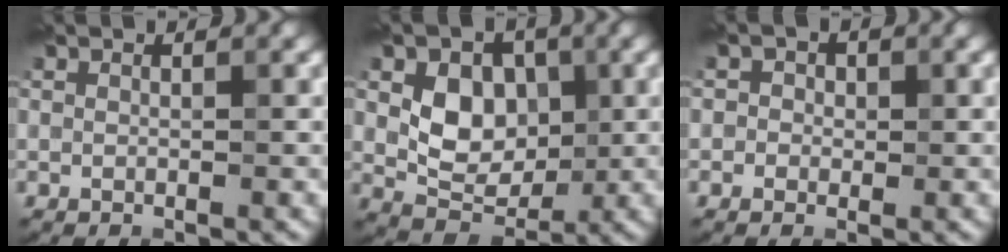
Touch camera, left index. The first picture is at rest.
{"total": 5.2, "force": [0.4, 4.0, 3.4], "torque": [-0.052, -0.008, 0.006]}
{"total": 1.3, "force": [-0.2, 1.3, 0.2], "torque": [0.010, -0.003, -0.013]}